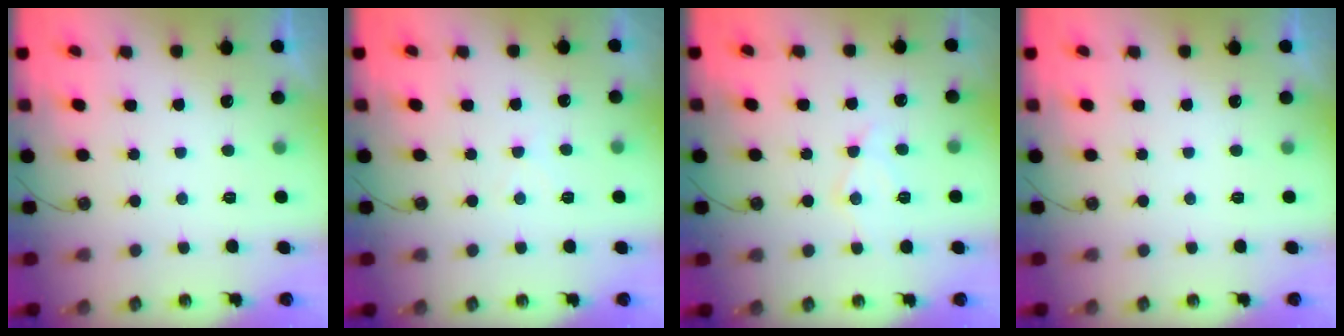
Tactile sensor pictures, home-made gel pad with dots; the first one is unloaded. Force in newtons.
{"total": 3.2, "press": 3.2, "slide": 0.5}
{"total": 10.0, "press": 9.9, "slide": 0.9}
{"total": 0.0}